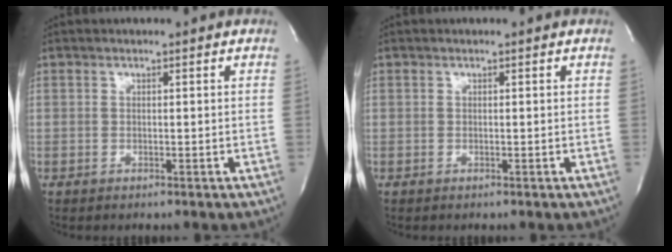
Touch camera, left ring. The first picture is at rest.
{"total": 0.0}